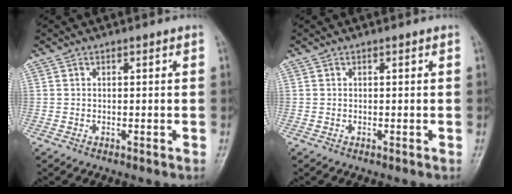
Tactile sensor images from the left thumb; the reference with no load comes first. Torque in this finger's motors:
{"motor_torque": [0.00, 0.00, 0.00, 0.00, 0.00]}